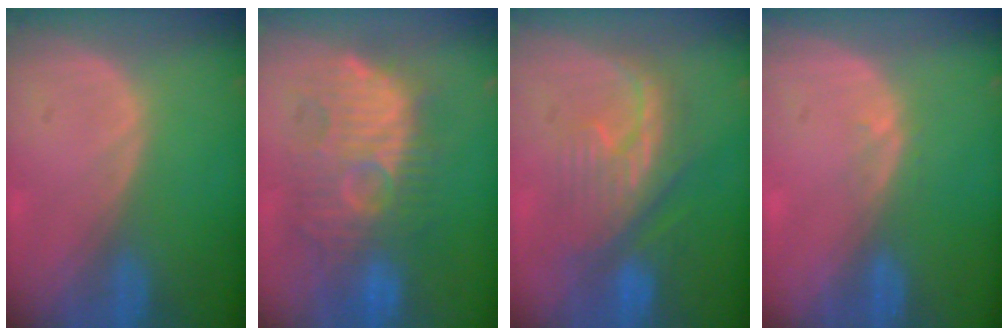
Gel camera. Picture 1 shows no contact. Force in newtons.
{"total": 11.2, "press": 11.0, "slide": 2.0}
{"total": 8.0, "press": 7.9, "slide": 1.1}
{"total": 1.0, "press": 0.7, "slide": 0.7}